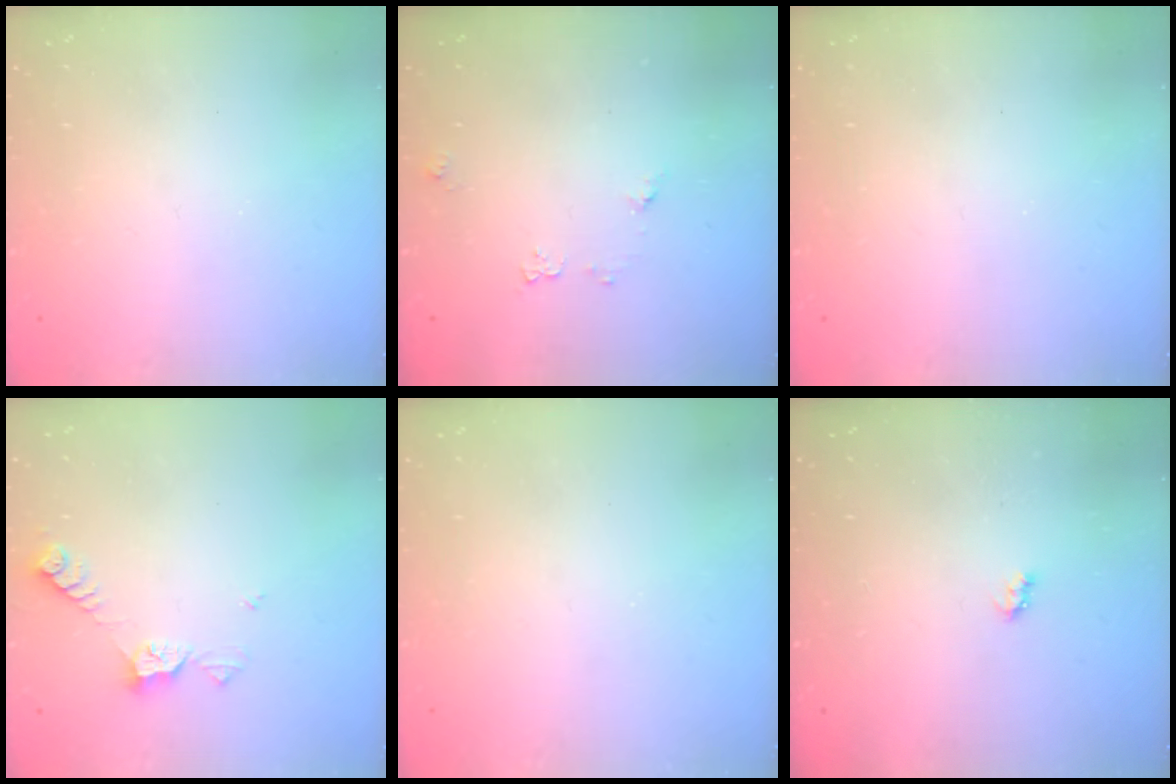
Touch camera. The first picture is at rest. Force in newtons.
{"total": 4.8, "press": 4.7, "slide": 0.6}
{"total": 0.0}
{"total": 6.0, "press": 6.0, "slide": 0.6}
{"total": 0.0}
{"total": 2.6, "press": 2.6, "slide": 0.4}